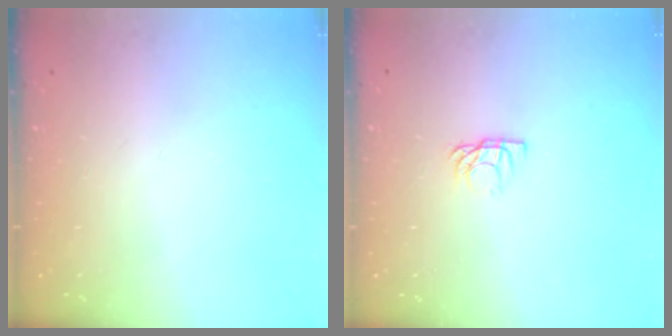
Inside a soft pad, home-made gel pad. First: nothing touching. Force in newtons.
{"total": 4.1, "press": 4.1, "slide": 0.6}